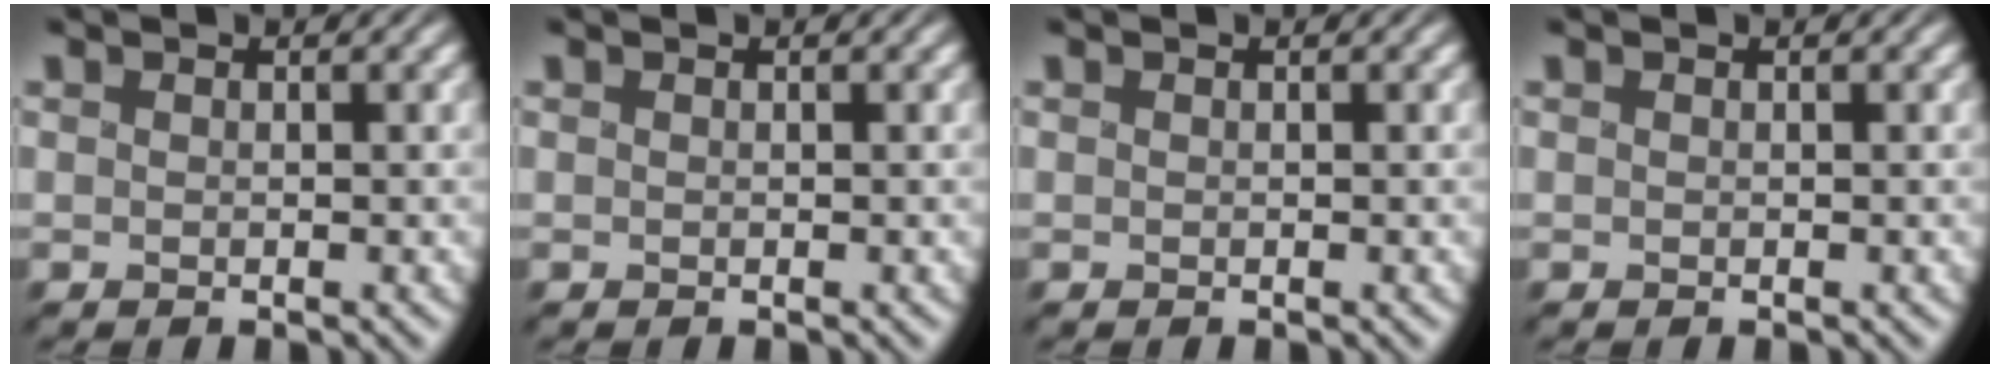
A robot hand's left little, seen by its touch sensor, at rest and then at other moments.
{"total": 0.0}
{"total": 0.0}
{"total": 0.0}